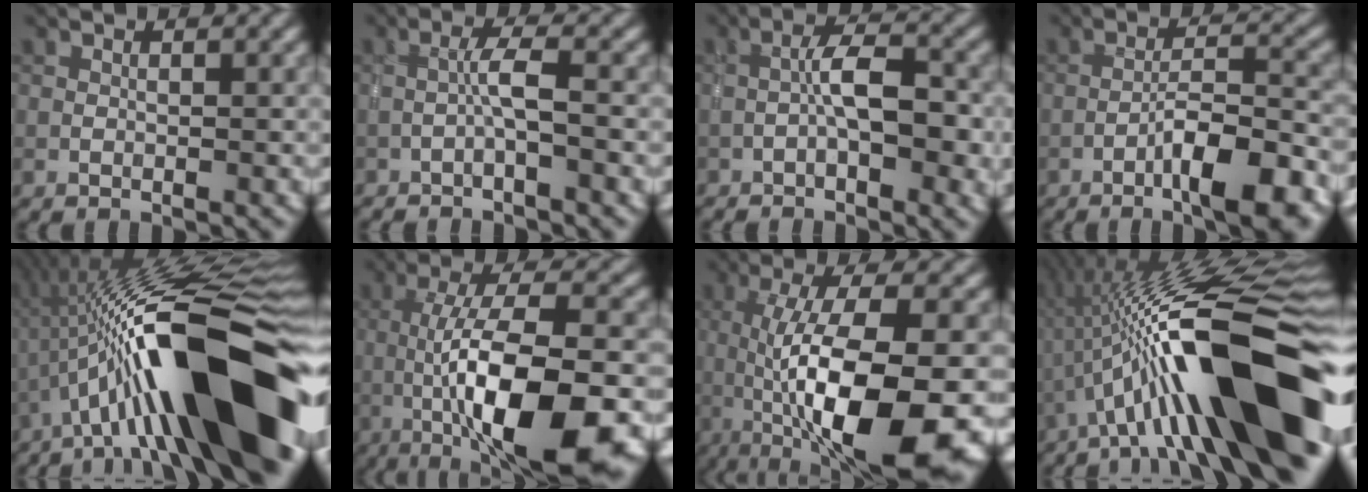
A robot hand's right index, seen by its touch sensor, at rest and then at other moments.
{"total": 2.1, "force": [-0.9, 0.0, 1.9], "torque": [-0.036, 0.010, -0.022]}
{"total": 4.6, "force": [-1.3, 1.7, 4.1], "torque": [-0.069, 0.011, -0.027]}
{"total": 7.8, "force": [-4.3, 1.5, 6.4], "torque": [-0.100, 0.016, -0.068]}
{"total": 18.3, "force": [-2.9, 5.4, 17.3], "torque": [-0.253, 0.039, -0.055]}
{"total": 12.8, "force": [-3.0, 3.7, 11.9], "torque": [-0.196, -0.004, -0.055]}
{"total": 14.5, "force": [-2.8, 4.7, 13.5], "torque": [-0.212, -0.018, -0.045]}
{"total": 18.5, "force": [-2.7, 4.7, 17.7], "torque": [-0.269, 0.036, -0.052]}